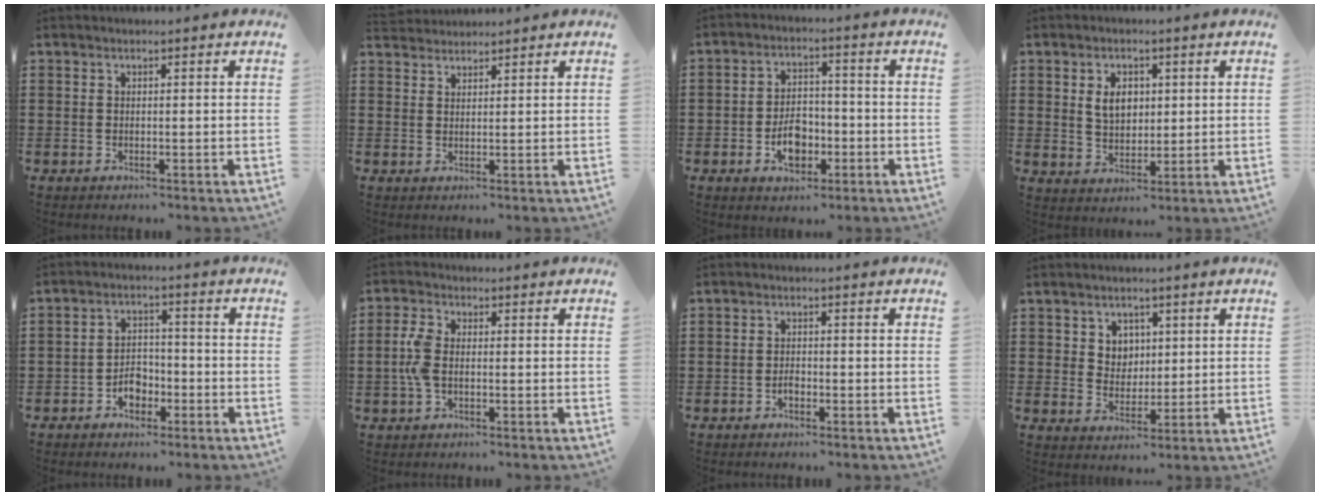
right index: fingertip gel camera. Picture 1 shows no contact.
{"total": 2.0, "force": [2.0, 0.1, -0.4], "torque": [0.003, 0.001, 0.040]}
{"total": 6.0, "force": [-2.2, 3.8, 4.1], "torque": [-0.071, 0.000, -0.044]}
{"total": 4.5, "force": [1.1, 3.2, 3.0], "torque": [-0.062, 0.009, 0.017]}
{"total": 3.9, "force": [-2.1, 2.7, 1.9], "torque": [-0.039, 0.007, -0.042]}
{"total": 4.7, "force": [-0.4, 2.5, 3.9], "torque": [-0.103, -0.005, -0.015]}
{"total": 1.5, "force": [-0.9, 0.9, 0.9], "torque": [-0.021, -0.001, -0.016]}
{"total": 4.0, "force": [1.8, 3.5, 0.6], "torque": [-0.021, 0.008, 0.031]}